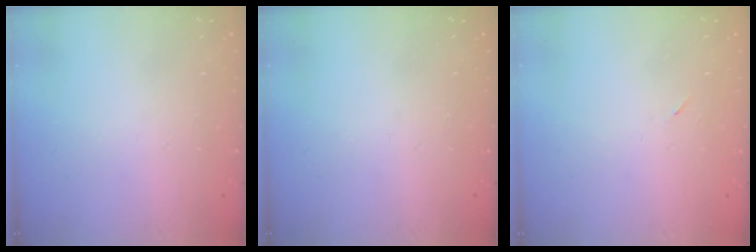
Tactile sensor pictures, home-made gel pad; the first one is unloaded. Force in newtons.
{"total": 0.0}
{"total": 2.2, "press": 1.9, "slide": 1.2}